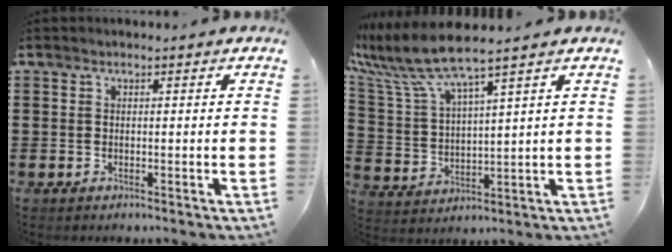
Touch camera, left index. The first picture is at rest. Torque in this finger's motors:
{"motor_torque": [2.14, 0.00, 0.91, 0.21]}